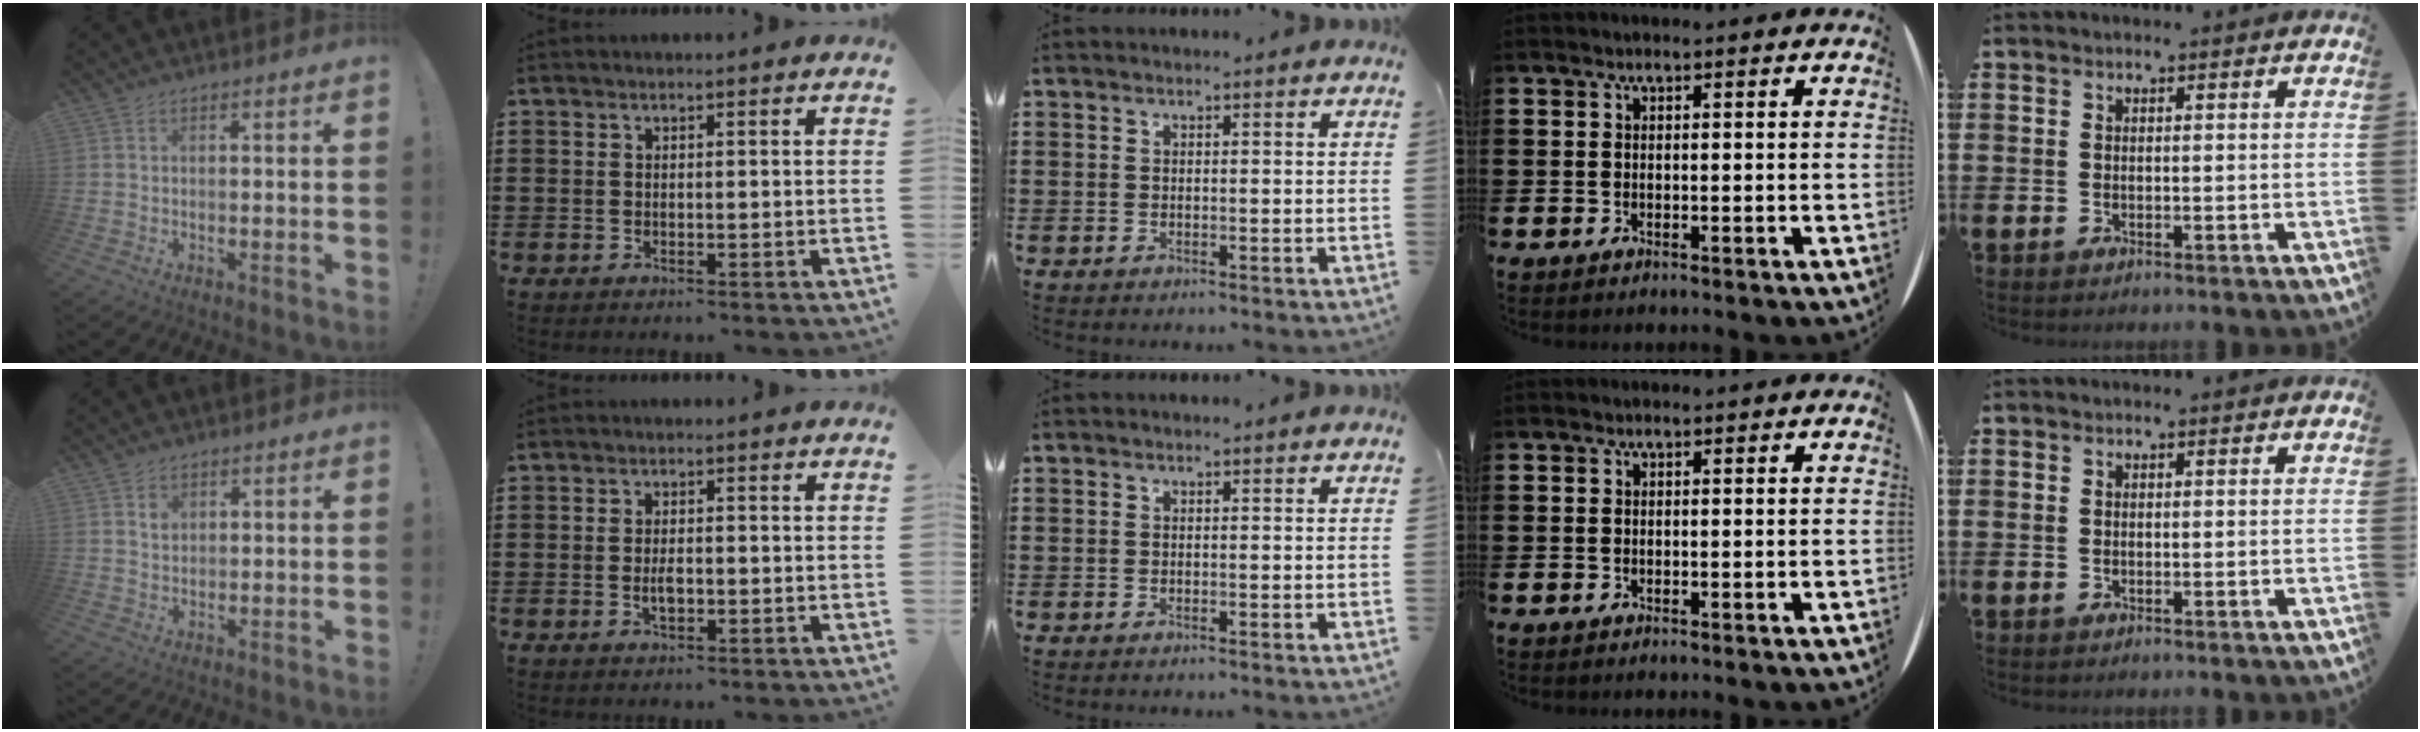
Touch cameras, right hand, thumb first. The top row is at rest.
{"thumb": {"total": 1.5, "force": [0.8, 1.2, 0.5], "torque": [0.003, -0.005, 0.014]}, "index": {"total": 2.5, "force": [-0.5, 1.1, 2.2], "torque": [-0.042, 0.001, -0.009]}}